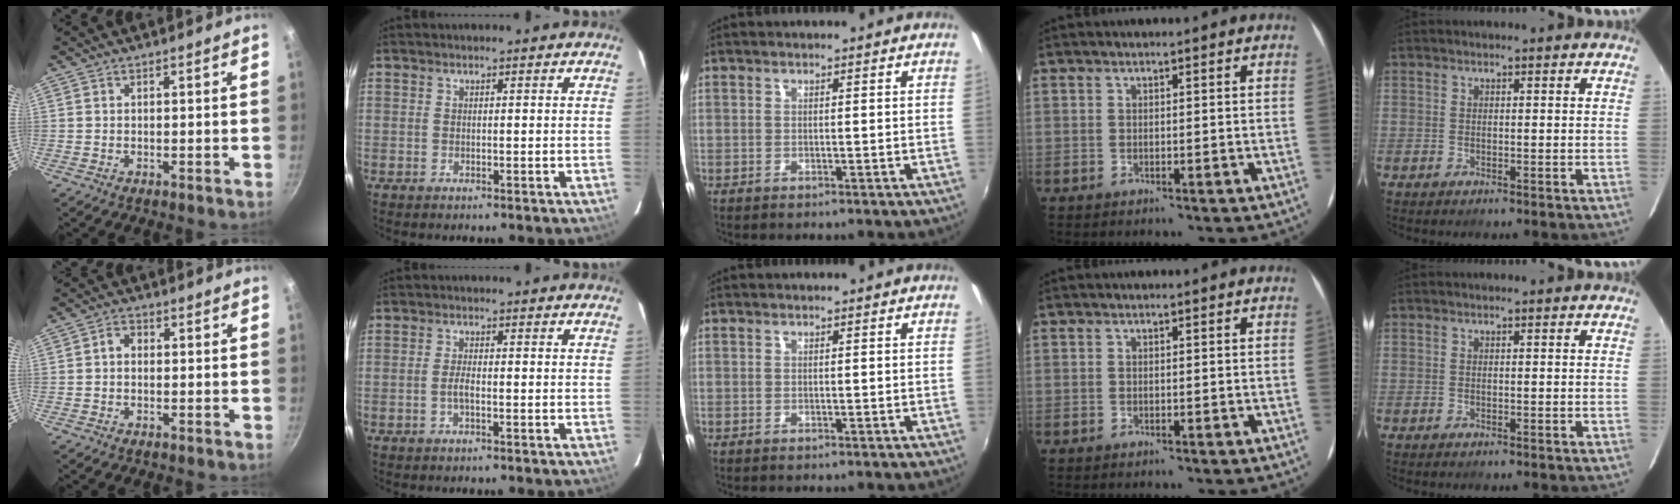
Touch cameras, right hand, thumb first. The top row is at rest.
{"thumb": {"total": 2.5, "force": [0.0, 1.9, 1.5], "torque": [-0.020, 0.009, -0.004]}, "index": {"total": 1.9, "force": [-0.7, 0.4, 1.7], "torque": [-0.037, 0.001, -0.014]}}